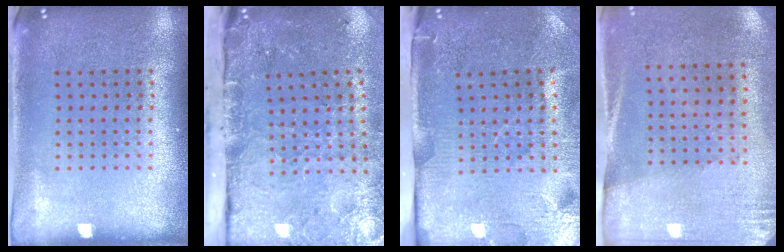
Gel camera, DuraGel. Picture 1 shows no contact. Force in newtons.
{"total": 4.9, "press": 3.7, "slide": 3.2}
{"total": 4.5, "press": 3.7, "slide": 2.5}
{"total": 2.7, "press": 2.4, "slide": 1.4}